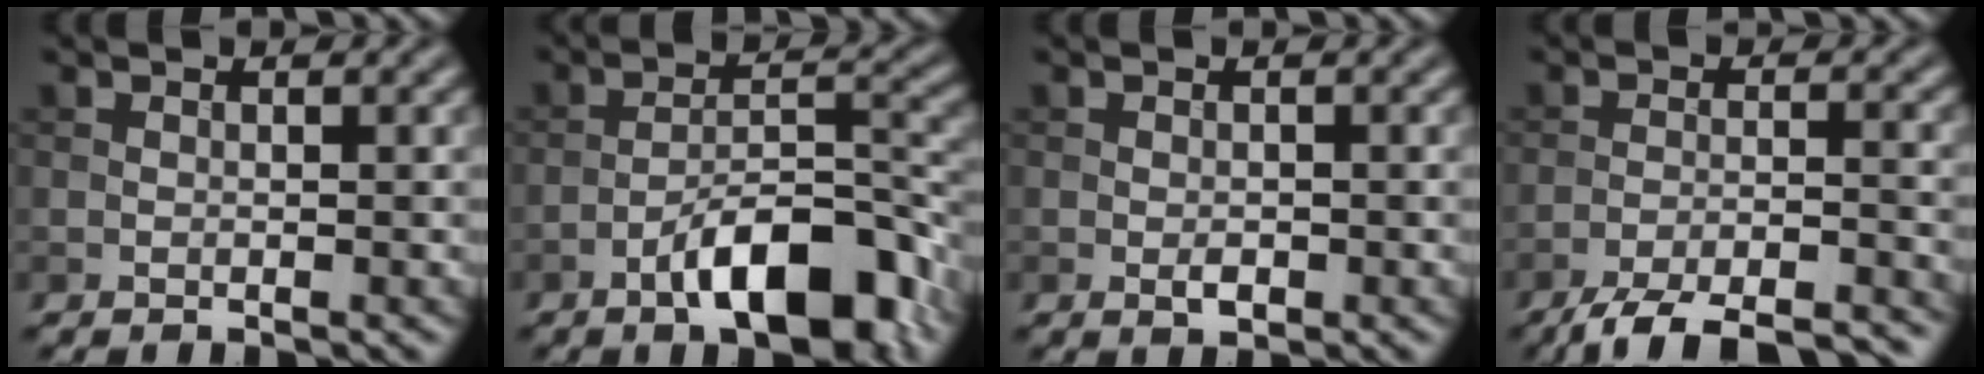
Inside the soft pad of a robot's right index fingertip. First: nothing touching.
{"total": 8.8, "force": [-5.0, 2.9, 6.6], "torque": [-0.100, 0.017, -0.084]}
{"total": 1.3, "force": [-0.4, 0.7, 1.0], "torque": [-0.015, 0.000, -0.007]}
{"total": 9.1, "force": [-8.0, 1.8, 4.0], "torque": [-0.066, -0.013, -0.121]}